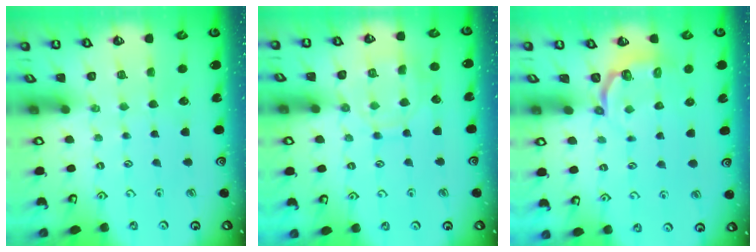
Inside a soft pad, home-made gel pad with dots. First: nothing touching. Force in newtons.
{"total": 11.3, "press": 11.3, "slide": 0.8}
{"total": 4.7, "press": 4.2, "slide": 2.3}